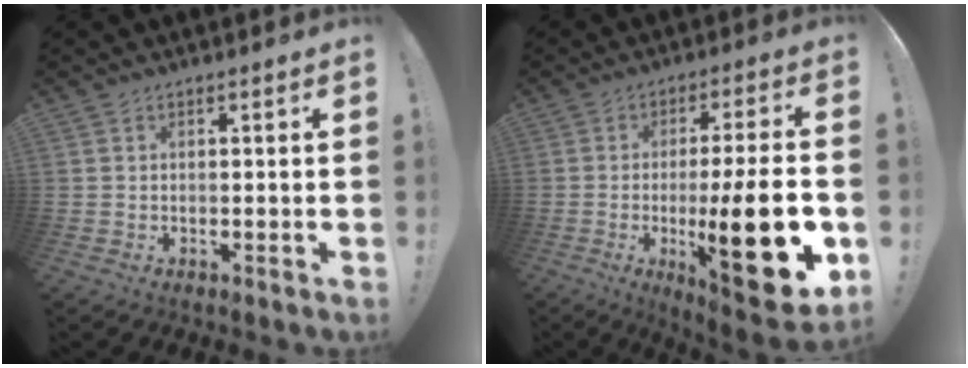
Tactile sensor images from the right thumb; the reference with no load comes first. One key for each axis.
{"total": 21.8, "fx": -4.9, "fy": 4.4, "fz": 20.8, "tx": -0.314, "ty": 0.003, "tz": -0.070}